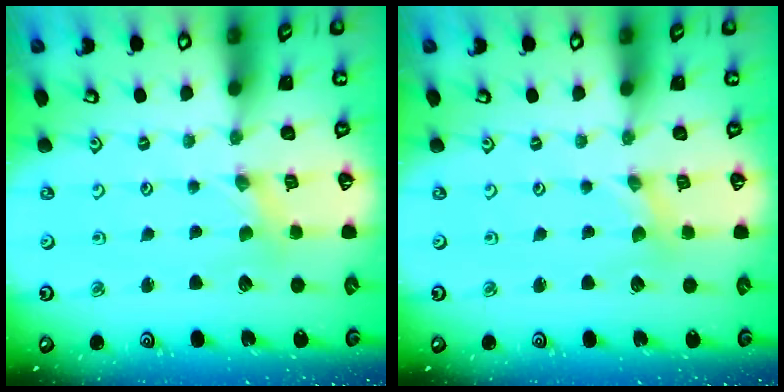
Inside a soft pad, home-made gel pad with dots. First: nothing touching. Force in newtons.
{"total": 0.0}